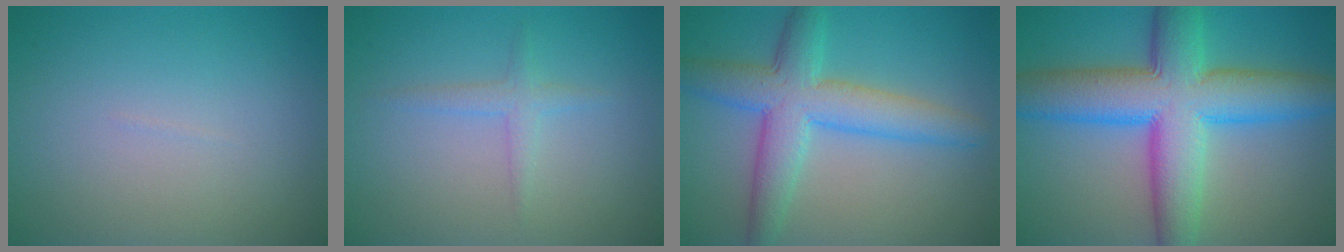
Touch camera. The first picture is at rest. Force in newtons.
{"total": 1.5, "press": 1.5, "slide": 0.1}
{"total": 6.5, "press": 6.5, "slide": 0.1}
{"total": 11.0, "press": 11.0, "slide": 0.3}